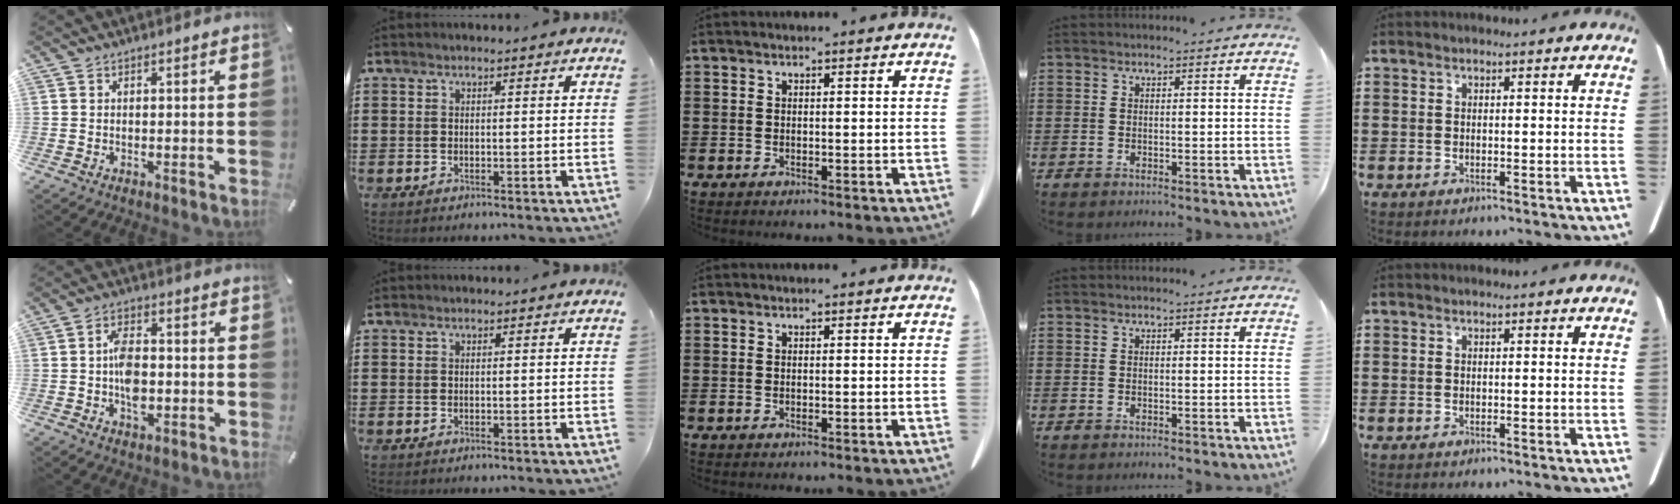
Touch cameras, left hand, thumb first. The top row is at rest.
{"thumb": {"total": 7.6, "force": [-1.1, 4.7, 5.9], "torque": [-0.105, 0.006, -0.019]}}